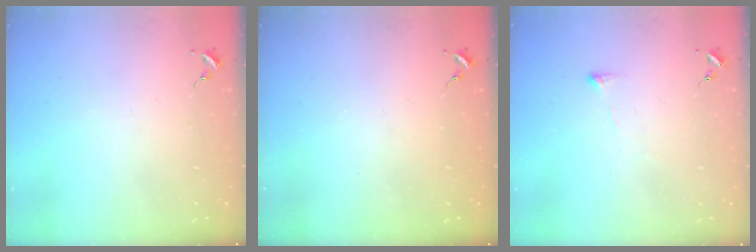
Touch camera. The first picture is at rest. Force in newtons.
{"total": 0.8, "press": 0.8, "slide": 0.0}
{"total": 4.3, "press": 4.2, "slide": 0.7}